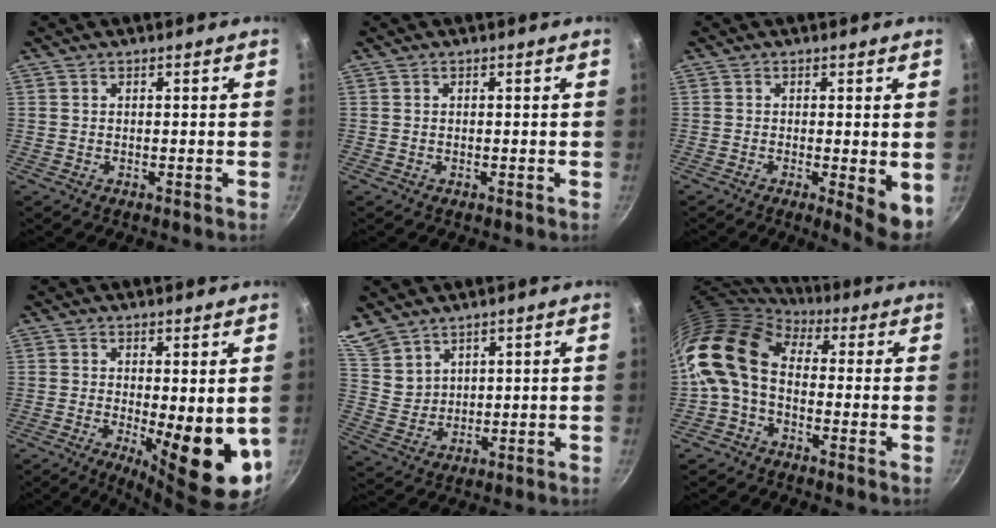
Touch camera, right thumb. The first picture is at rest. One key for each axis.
{"total": 0.0}
{"total": 5.7, "fx": -0.8, "fy": 1.6, "fz": 5.5, "tx": -0.065, "ty": -0.009, "tz": -0.008}
{"total": 12.7, "fx": -1.4, "fy": 4.1, "fz": 11.9, "tx": -0.136, "ty": -0.019, "tz": -0.005}
{"total": 8.0, "fx": 6.8, "fy": 3.3, "fz": 2.6, "tx": -0.044, "ty": -0.022, "tz": 0.150}
{"total": 13.0, "fx": 0.0, "fy": 8.6, "fz": 9.6, "tx": -0.181, "ty": 0.025, "tz": -0.021}